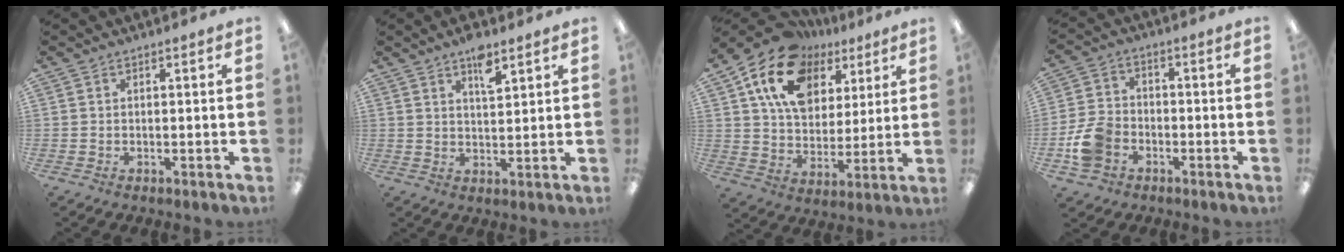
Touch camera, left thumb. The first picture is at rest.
{"total": 5.7, "force": [3.9, 2.0, 3.6], "torque": [-0.049, -0.020, 0.063]}
{"total": 17.4, "force": [9.6, 12.1, 8.1], "torque": [-0.153, -0.033, 0.179]}
{"total": 8.8, "force": [-3.5, 6.7, 4.5], "torque": [-0.103, 0.024, -0.065]}